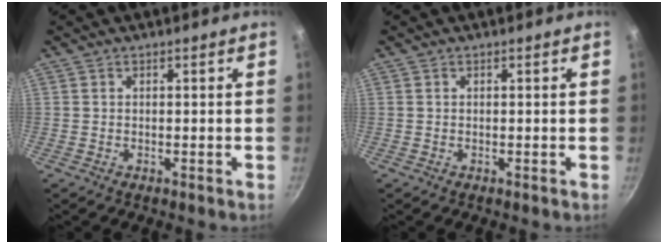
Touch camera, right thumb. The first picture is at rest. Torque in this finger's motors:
{"motor_torque": [0.10, 0.22, 0.13, 0.02, -0.01]}